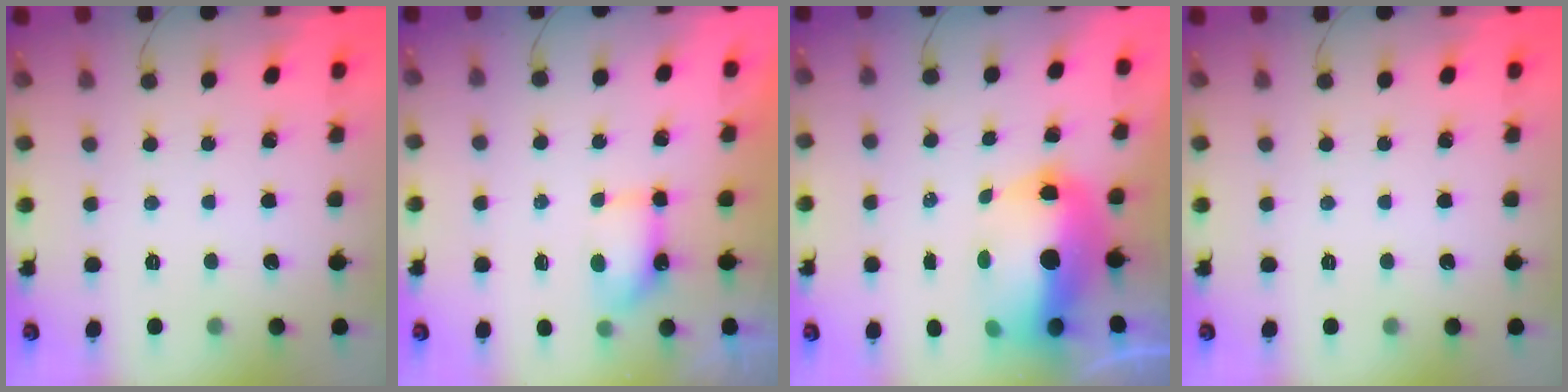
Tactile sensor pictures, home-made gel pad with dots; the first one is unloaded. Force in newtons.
{"total": 4.7, "press": 4.7, "slide": 0.8}
{"total": 13.6, "press": 13.3, "slide": 2.8}
{"total": 0.0}